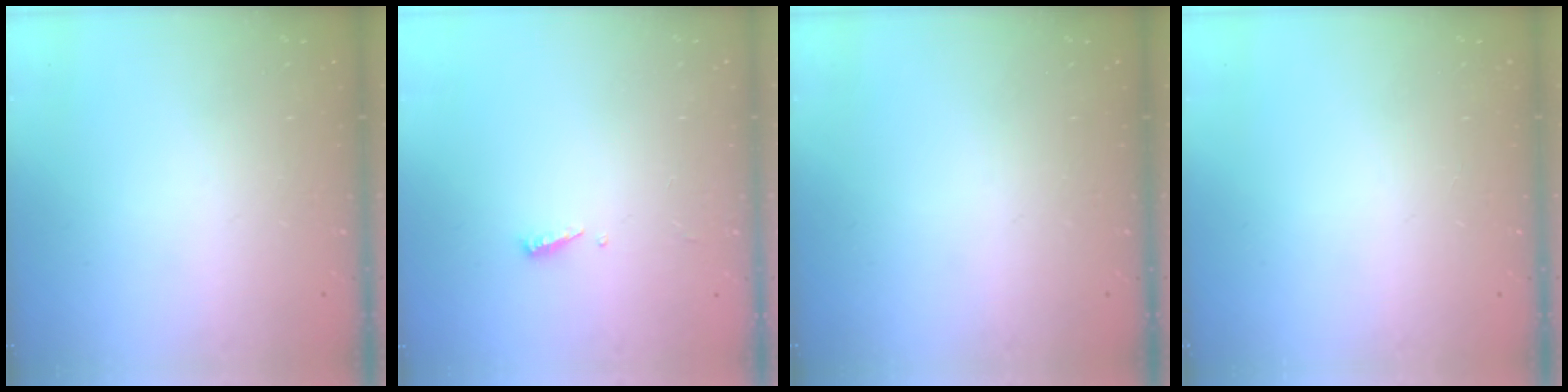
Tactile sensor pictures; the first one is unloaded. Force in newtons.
{"total": 3.7, "press": 3.6, "slide": 0.5}
{"total": 0.0}
{"total": 0.0}